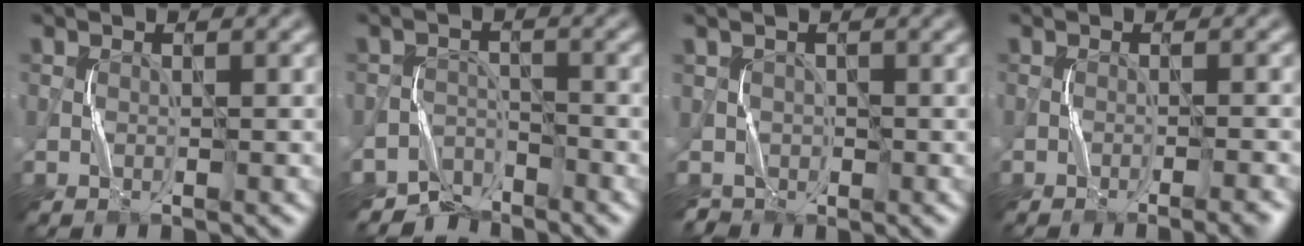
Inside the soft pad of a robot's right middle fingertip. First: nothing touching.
{"total": 3.7, "force": [-3.4, 1.2, -0.6], "torque": [0.023, 0.004, -0.063]}
{"total": 2.4, "force": [-0.2, 2.4, 0.1], "torque": [-0.008, 0.007, 0.003]}
{"total": 1.9, "force": [-1.2, 0.0, 1.5], "torque": [-0.015, 0.008, -0.019]}